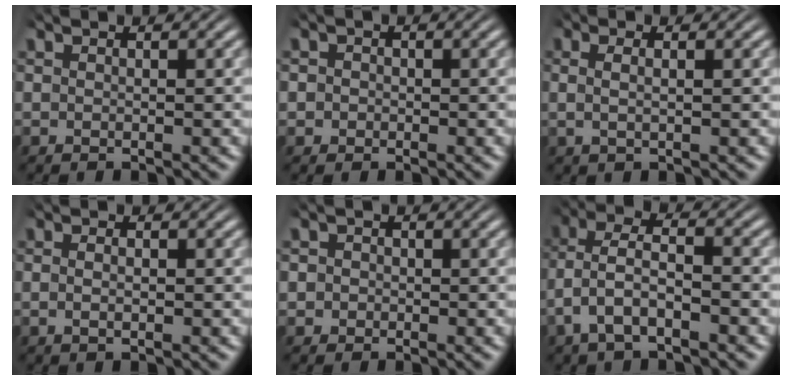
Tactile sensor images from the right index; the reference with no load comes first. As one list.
[{"total": 1.6, "force": [-0.5, 1.5, 0.1], "torque": [-0.004, -0.006, -0.010]}, {"total": 1.6, "force": [0.2, 0.4, 1.6], "torque": [-0.033, -0.005, 0.007]}, {"total": 1.1, "force": [-0.4, 0.3, 1.0], "torque": [-0.023, -0.005, -0.005]}, {"total": 2.0, "force": [-0.5, 1.9, 0.2], "torque": [-0.006, -0.007, -0.011]}, {"total": 4.3, "force": [-0.2, 2.9, 3.2], "torque": [-0.078, -0.013, 0.001]}]